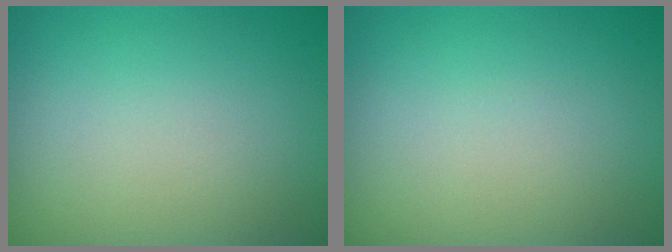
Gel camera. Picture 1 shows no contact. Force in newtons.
{"total": 0.0}